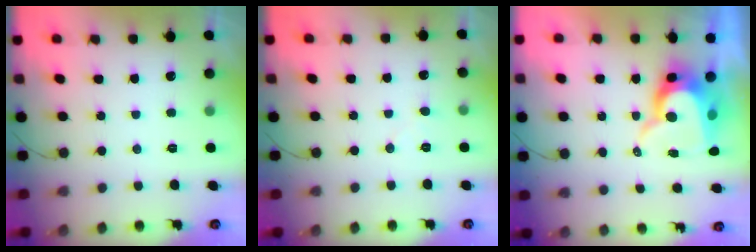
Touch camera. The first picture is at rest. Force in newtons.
{"total": 4.5, "press": 4.5, "slide": 0.4}
{"total": 11.0, "press": 10.9, "slide": 0.9}